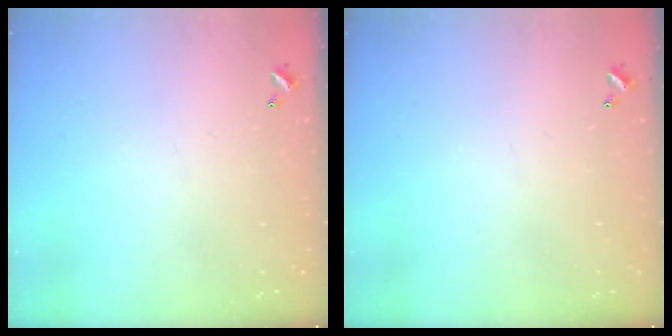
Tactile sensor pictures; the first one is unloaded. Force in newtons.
{"total": 0.0}